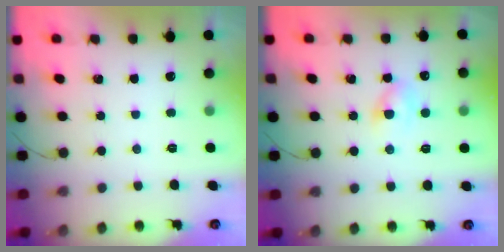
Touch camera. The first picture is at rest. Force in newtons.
{"total": 2.7, "press": 2.5, "slide": 1.1}